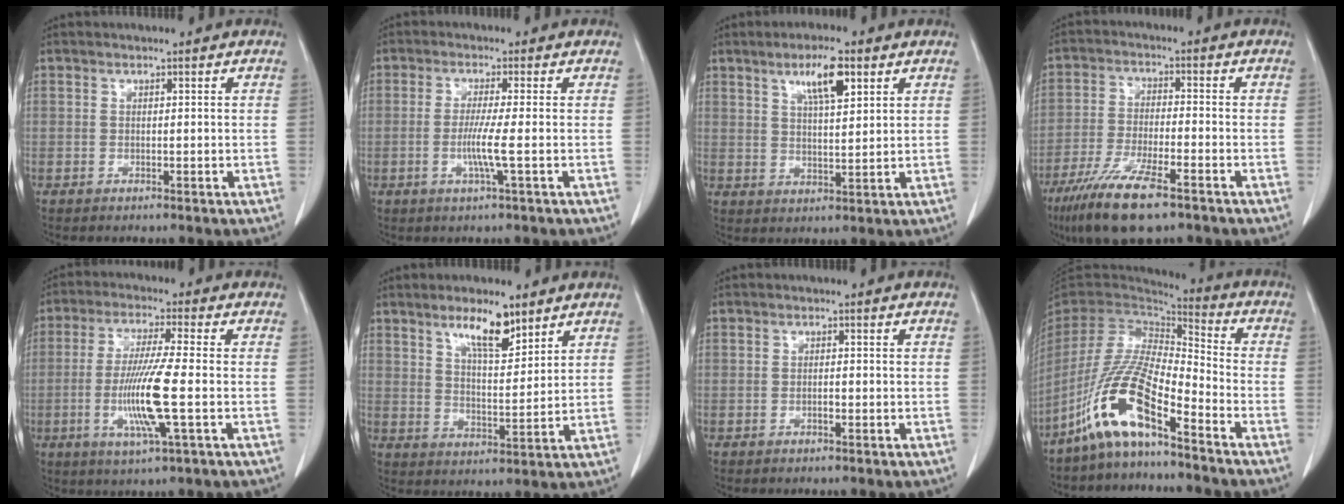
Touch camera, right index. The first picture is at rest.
{"total": 4.4, "force": [-0.9, -0.8, 4.2], "torque": [-0.087, -0.010, -0.021]}
{"total": 6.9, "force": [3.6, 1.4, 5.6], "torque": [-0.101, 0.003, 0.063]}
{"total": 11.3, "force": [-7.5, 2.1, 8.3], "torque": [-0.157, -0.024, -0.130]}
{"total": 10.6, "force": [-2.2, -0.2, 10.4], "torque": [-0.210, -0.014, -0.046]}
{"total": 7.7, "force": [5.3, 1.9, 5.3], "torque": [-0.097, 0.000, 0.095]}
{"total": 1.0, "force": [-0.3, 0.2, 0.9], "torque": [-0.019, 0.001, -0.007]}
{"total": 13.4, "force": [-8.3, 2.4, 10.3], "torque": [-0.219, -0.007, -0.165]}